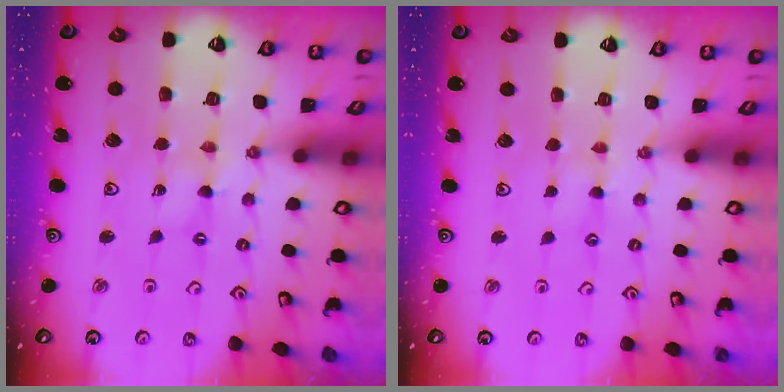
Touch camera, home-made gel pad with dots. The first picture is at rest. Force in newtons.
{"total": 1.8, "press": 1.8, "slide": 0.4}